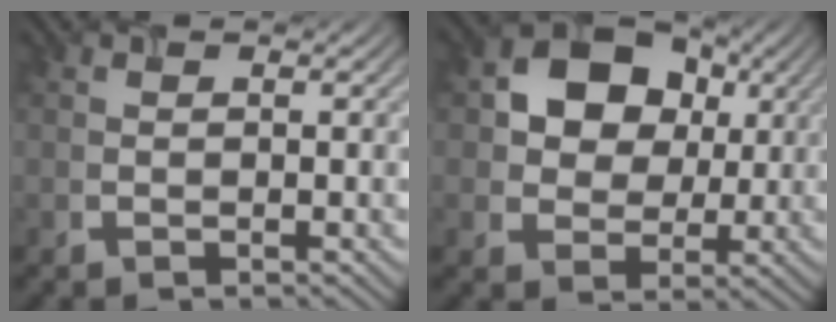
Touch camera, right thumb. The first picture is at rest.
{"total": 9.2, "force": [2.7, 7.6, 4.4], "torque": [-0.100, 0.018, 0.036]}